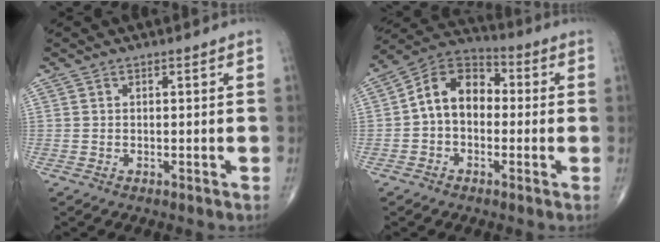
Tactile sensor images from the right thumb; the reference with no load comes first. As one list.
[{"total": 10.9, "force": [-0.3, 7.8, 7.6], "torque": [-0.101, 0.038, -0.023]}]